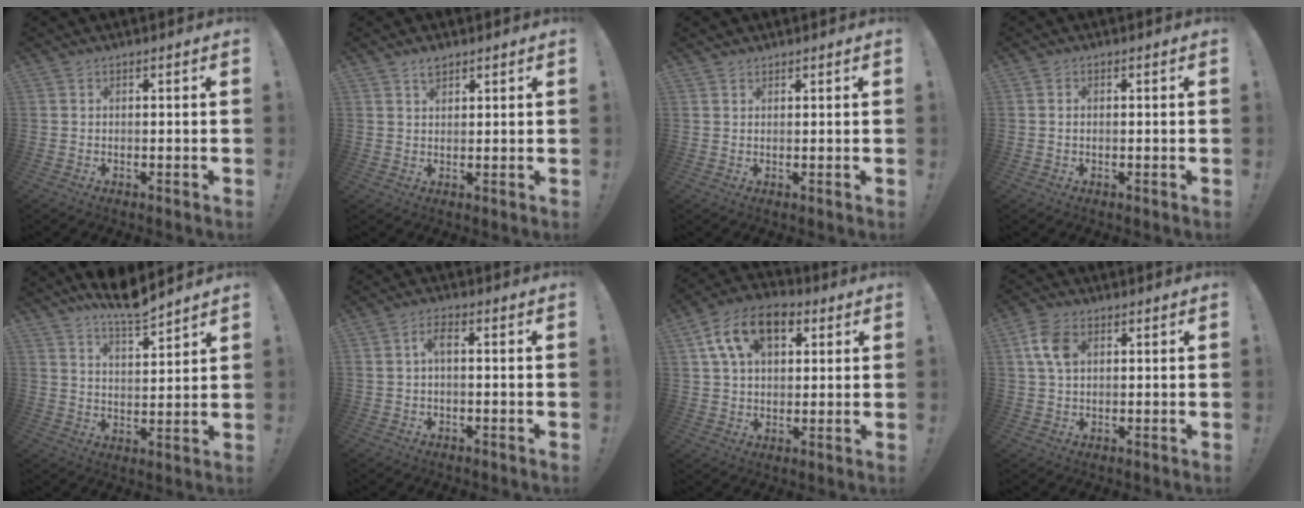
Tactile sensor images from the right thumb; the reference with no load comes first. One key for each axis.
{"total": 2.7, "fx": 2.0, "fy": 1.5, "fz": 1.0, "tx": -0.011, "ty": -0.007, "tz": 0.034}
{"total": 1.2, "fx": 0.9, "fy": 0.7, "fz": 0.1, "tx": 0.003, "ty": -0.002, "tz": 0.017}
{"total": 0.7, "fx": 0.0, "fy": 0.6, "fz": 0.4, "tx": -0.010, "ty": 0.005, "tz": 0.000}
{"total": 8.8, "fx": 7.7, "fy": 1.2, "fz": 4.0, "tx": -0.071, "ty": -0.057, "tz": 0.136}
{"total": 3.8, "fx": -0.1, "fy": 1.4, "fz": 3.5, "tx": -0.074, "ty": 0.008, "tz": -0.005}
{"total": 14.7, "fx": 6.1, "fy": 9.5, "fz": 9.4, "tx": -0.155, "ty": -0.007, "tz": 0.115}
{"total": 7.3, "fx": 1.8, "fy": 4.7, "fz": 5.4, "tx": -0.102, "ty": 0.003, "tz": 0.035}